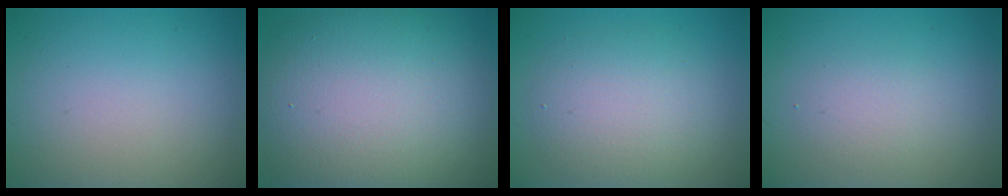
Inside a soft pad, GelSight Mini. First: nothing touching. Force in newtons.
{"total": 15.0, "press": 15.0, "slide": 0.8}
{"total": 4.7, "press": 4.7, "slide": 0.2}
{"total": 2.0, "press": 2.0, "slide": 0.2}